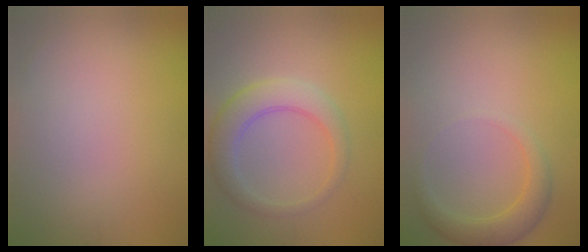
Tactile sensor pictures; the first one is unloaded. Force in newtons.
{"total": 4.2, "press": 4.2, "slide": 0.2}
{"total": 2.6, "press": 2.6, "slide": 0.0}